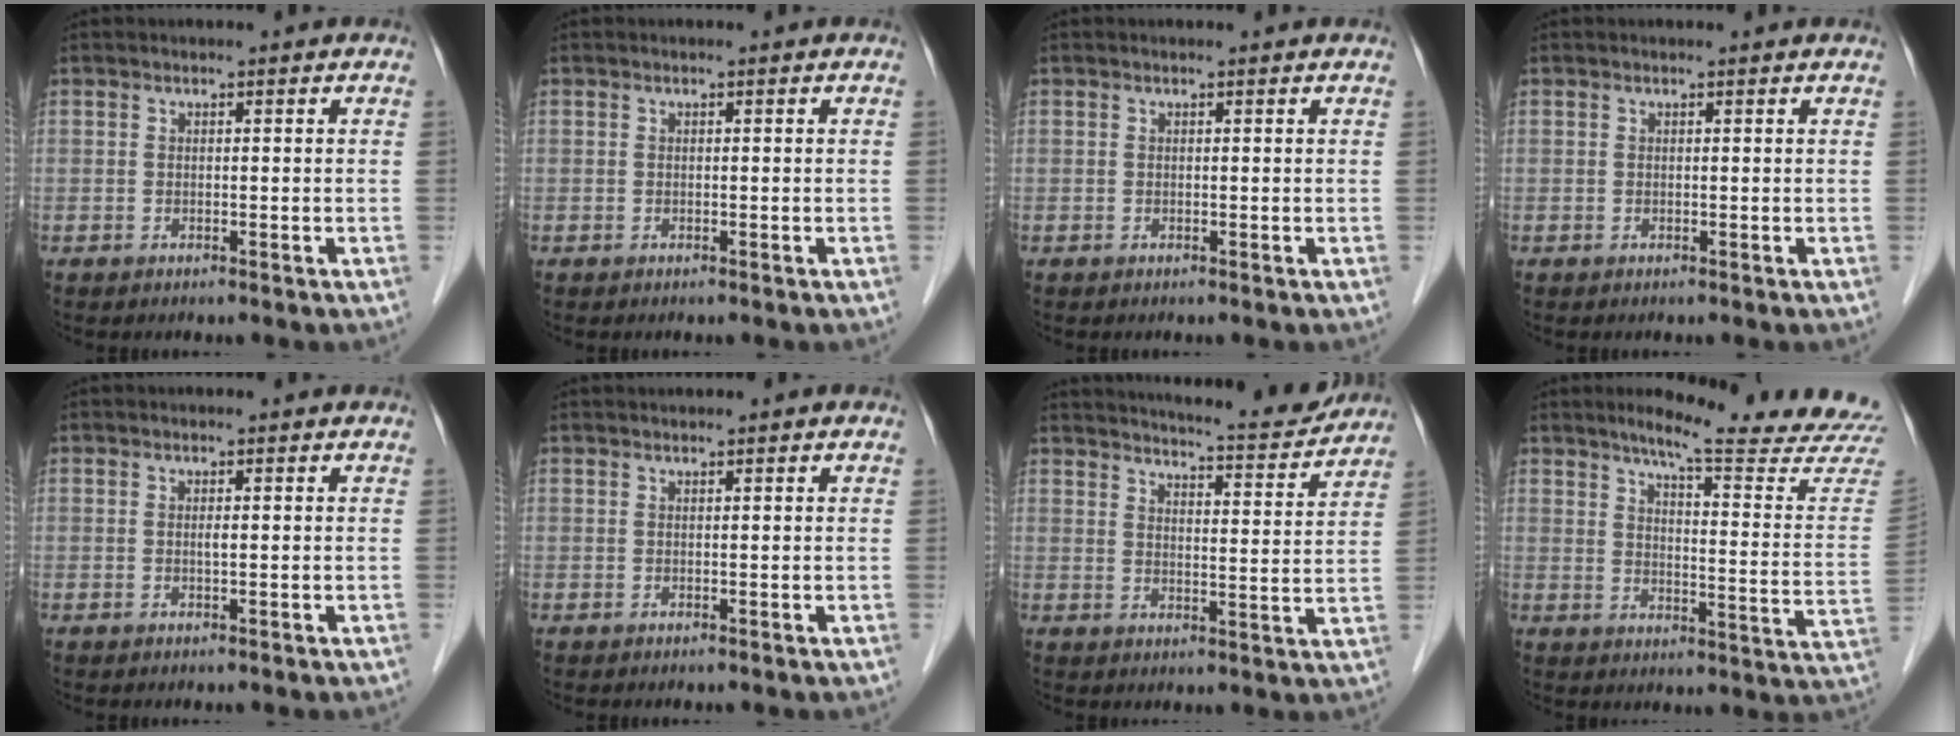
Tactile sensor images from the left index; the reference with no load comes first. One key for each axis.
{"total": 0.0}
{"total": 0.6, "fx": 0.6, "fy": 0.1, "fz": 0.1, "tx": -0.006, "ty": 0.002, "tz": 0.003}
{"total": 0.9, "fx": 0.9, "fy": 0.1, "fz": 0.1, "tx": -0.010, "ty": 0.003, "tz": 0.007}
{"total": 0.5, "fx": 0.0, "fy": 0.1, "fz": 0.5, "tx": -0.013, "ty": -0.004, "tz": -0.001}
{"total": 1.1, "fx": 1.0, "fy": -0.1, "fz": 0.5, "tx": -0.008, "ty": 0.017, "tz": 0.021}
{"total": 14.8, "fx": 14.0, "fy": 1.3, "fz": 4.4, "tx": -0.065, "ty": -0.027, "tz": 0.175}
{"total": 20.0, "fx": 18.2, "fy": -0.5, "fz": 8.3, "tx": -0.113, "ty": -0.100, "tz": 0.213}